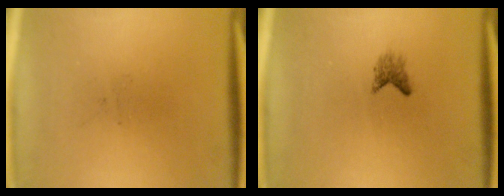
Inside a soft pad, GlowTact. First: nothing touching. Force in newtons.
{"total": 1.4}